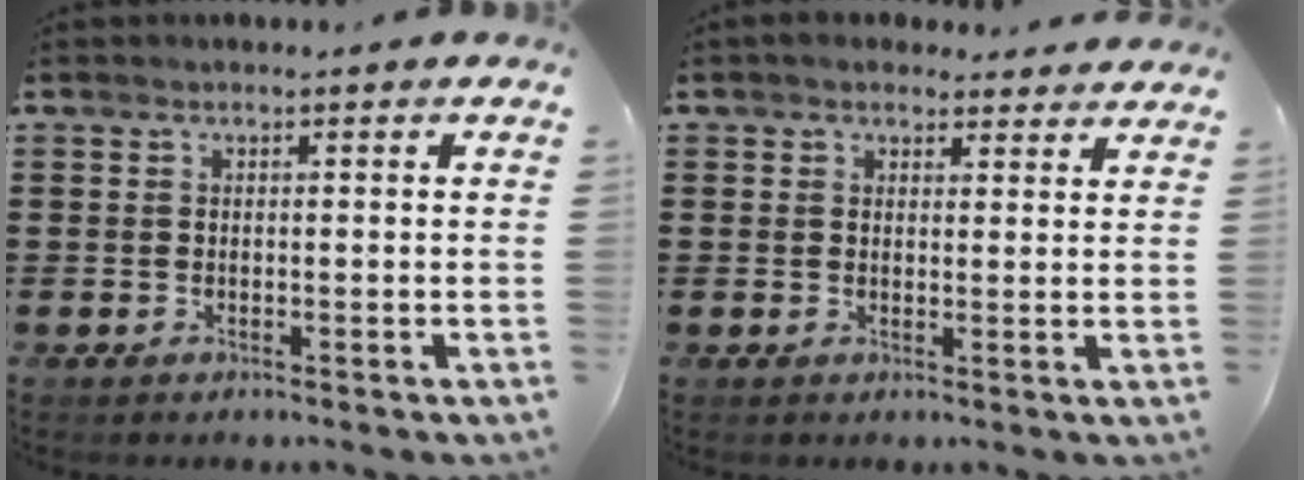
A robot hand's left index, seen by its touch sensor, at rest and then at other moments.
{"total": 2.5, "force": [2.2, 1.2, 0.3], "torque": [-0.005, -0.002, 0.039]}